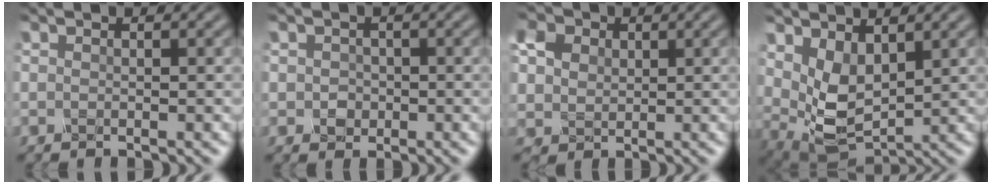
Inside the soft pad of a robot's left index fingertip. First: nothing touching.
{"total": 0.7, "force": [-0.3, 0.4, -0.5], "torque": [-0.003, 0.003, -0.001]}
{"total": 3.8, "force": [2.1, 2.9, 1.4], "torque": [-0.065, 0.020, 0.039]}
{"total": 3.9, "force": [1.9, 2.0, 2.7], "torque": [-0.078, -0.007, 0.052]}